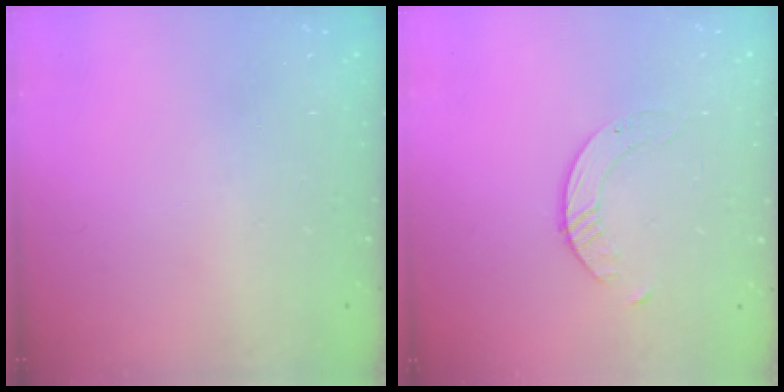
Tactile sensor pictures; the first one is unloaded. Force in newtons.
{"total": 1.7, "press": 1.7, "slide": 0.2}